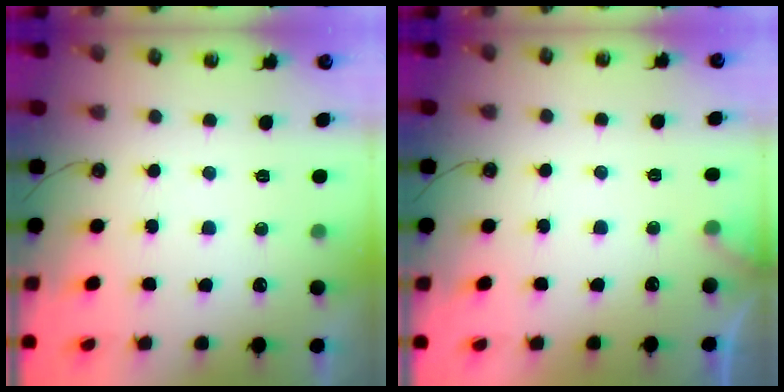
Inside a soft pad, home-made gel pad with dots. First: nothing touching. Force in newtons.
{"total": 5.2, "press": 5.1, "slide": 0.4}